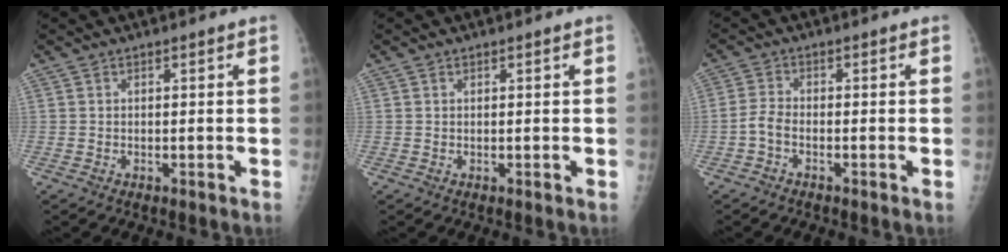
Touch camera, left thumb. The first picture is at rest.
{"total": 0.6, "force": [0.3, 0.4, 0.3], "torque": [-0.003, -0.001, 0.004]}
{"total": 2.7, "force": [-1.3, 1.4, 2.0], "torque": [-0.045, 0.009, -0.032]}